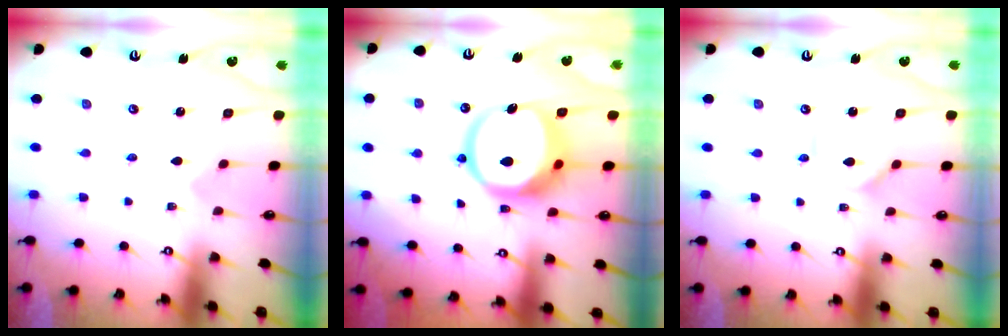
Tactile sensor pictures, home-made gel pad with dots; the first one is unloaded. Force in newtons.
{"total": 14.3, "press": 14.2, "slide": 1.9}
{"total": 2.1, "press": 2.1, "slide": 0.2}